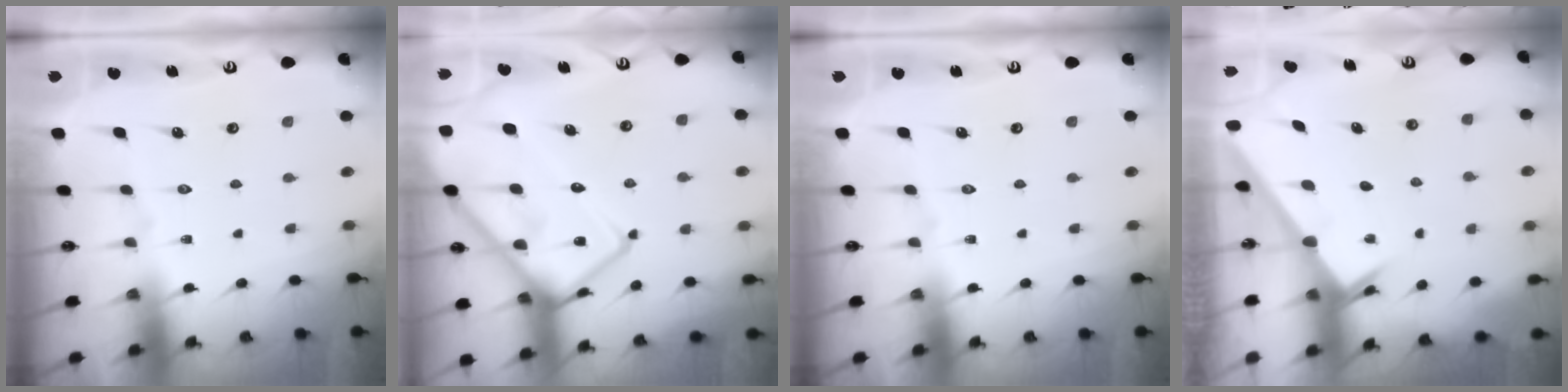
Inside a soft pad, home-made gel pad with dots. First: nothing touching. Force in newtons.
{"total": 20.3, "press": 20.2, "slide": 2.1}
{"total": 0.0}
{"total": 2.5, "press": 2.5, "slide": 0.2}